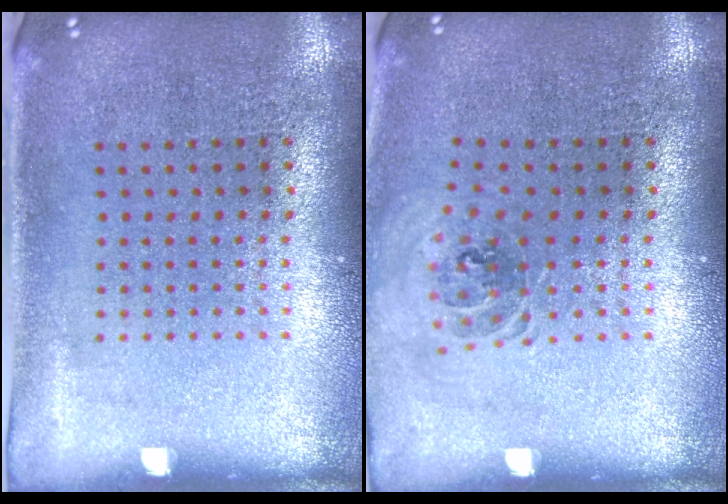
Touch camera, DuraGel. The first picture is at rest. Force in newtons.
{"total": 0.9, "press": 0.8, "slide": 0.2}